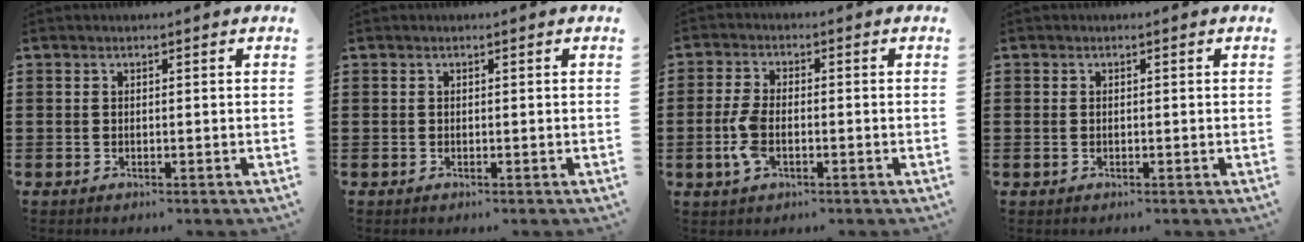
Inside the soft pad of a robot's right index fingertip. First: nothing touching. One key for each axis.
{"total": 0.0}
{"total": 5.3, "fx": -1.3, "fy": 2.5, "fz": 4.5, "tx": -0.107, "ty": -0.005, "tz": -0.028}
{"total": 0.6, "fx": -0.1, "fy": 0.3, "fz": 0.5, "tx": -0.012, "ty": 0.000, "tz": -0.002}